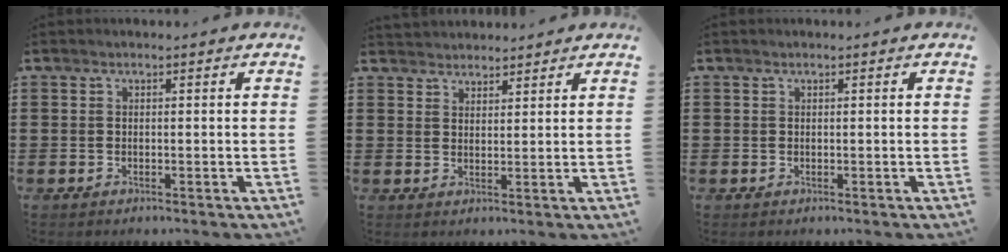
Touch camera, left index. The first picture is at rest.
{"total": 2.4, "force": [2.3, 0.4, -0.4], "torque": [0.002, -0.002, 0.046]}
{"total": 0.6, "force": [0.0, 0.5, 0.1], "torque": [-0.003, 0.004, -0.001]}